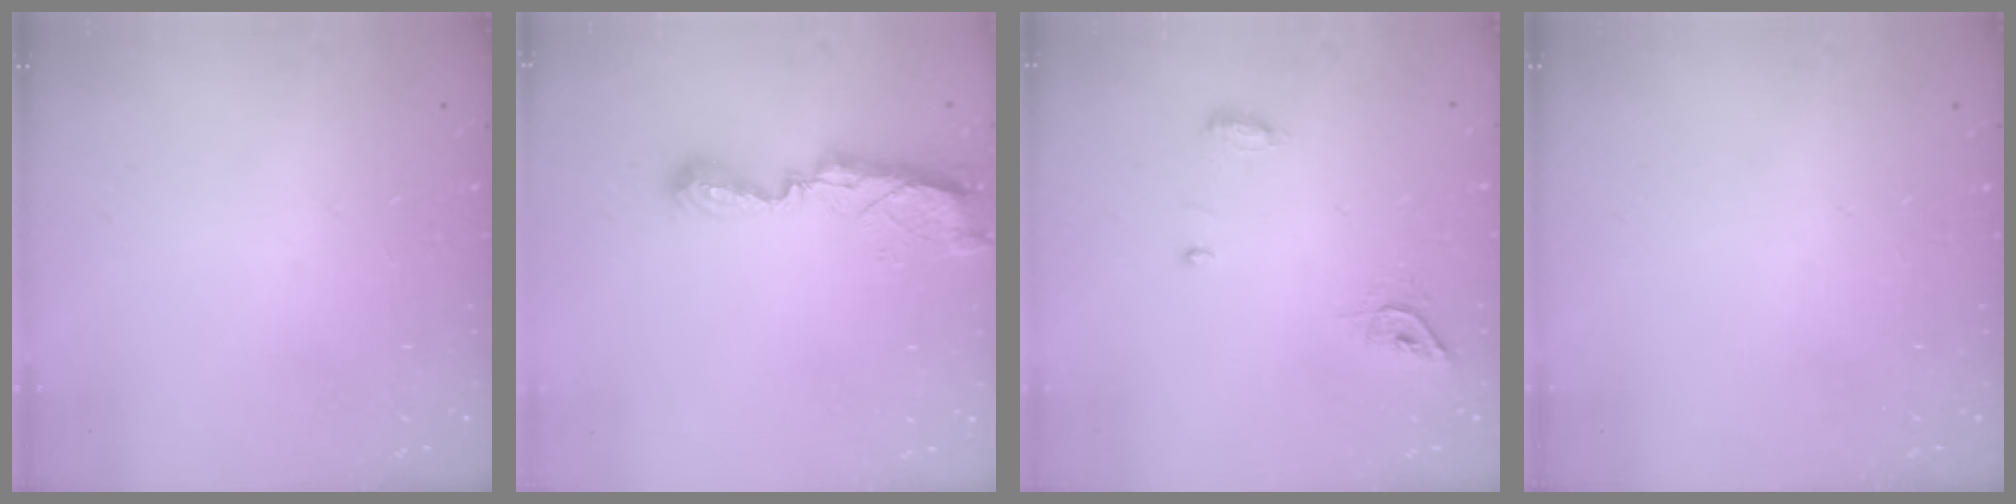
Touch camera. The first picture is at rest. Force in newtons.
{"total": 8.8, "press": 8.7, "slide": 0.4}
{"total": 8.5, "press": 7.0, "slide": 4.8}
{"total": 0.0}